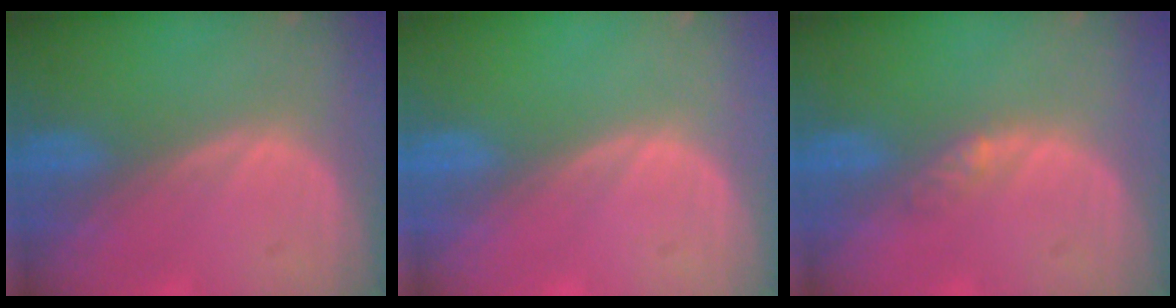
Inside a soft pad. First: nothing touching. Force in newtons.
{"total": 0.0}
{"total": 2.2, "press": 1.7, "slide": 1.3}